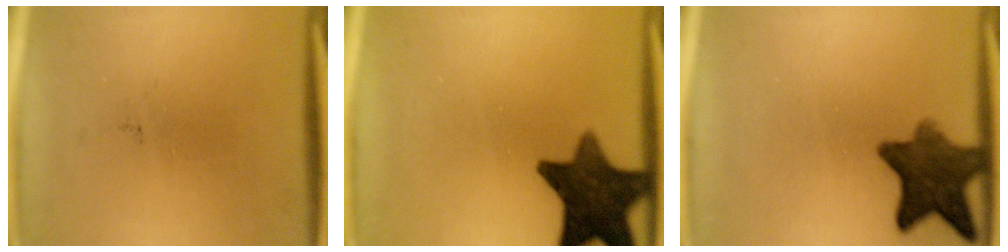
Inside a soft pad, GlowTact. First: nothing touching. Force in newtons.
{"total": 12.7}
{"total": 9.7}